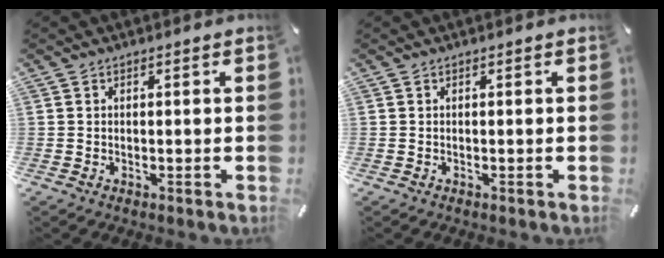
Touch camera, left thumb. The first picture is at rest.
{"total": 0.0}